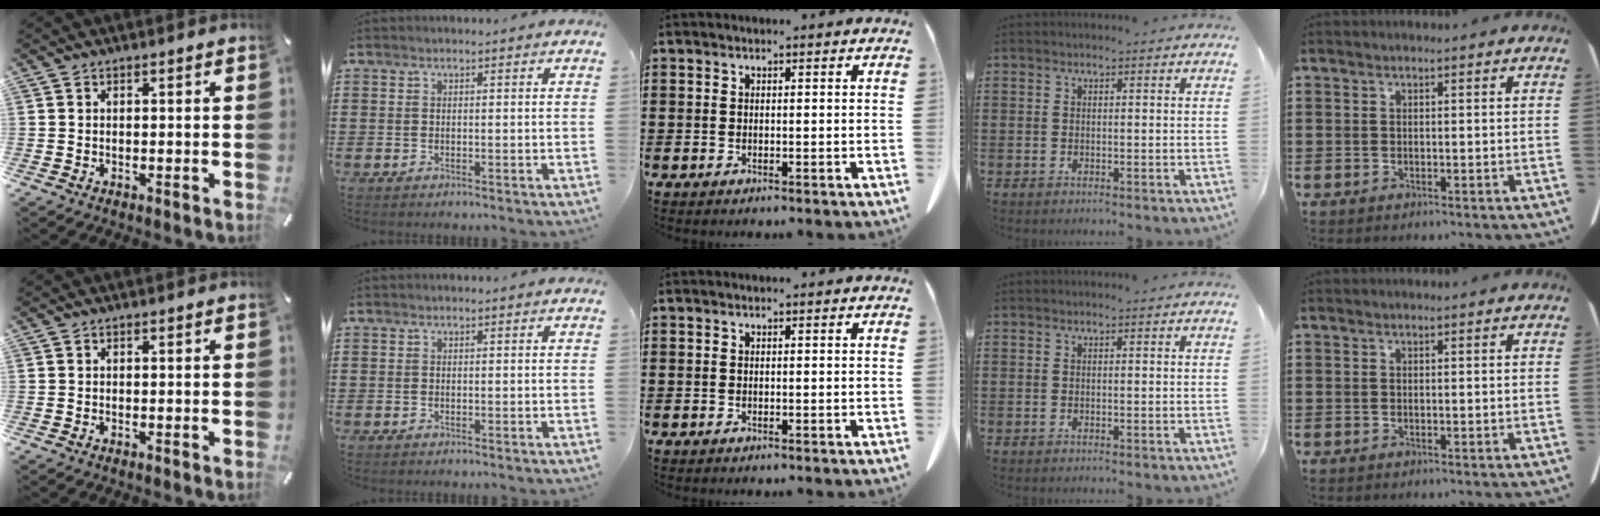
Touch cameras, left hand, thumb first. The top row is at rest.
{}